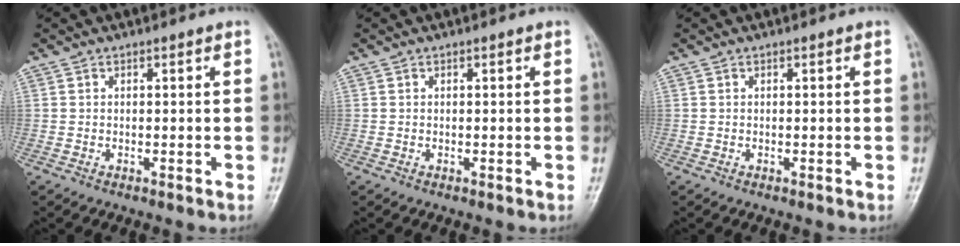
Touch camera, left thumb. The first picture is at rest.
{"total": 0.0}
{"total": 0.0}